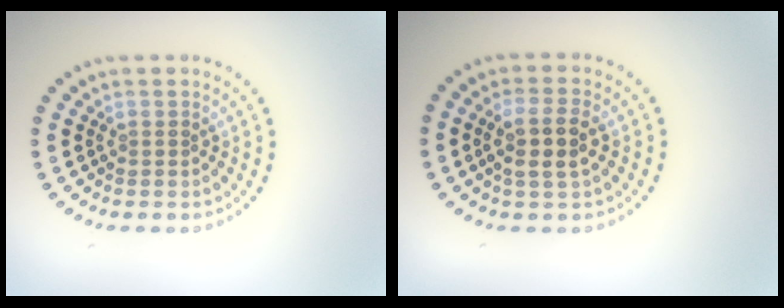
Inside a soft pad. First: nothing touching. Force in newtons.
{"total": 3.0, "press": 2.7, "slide": 1.2}